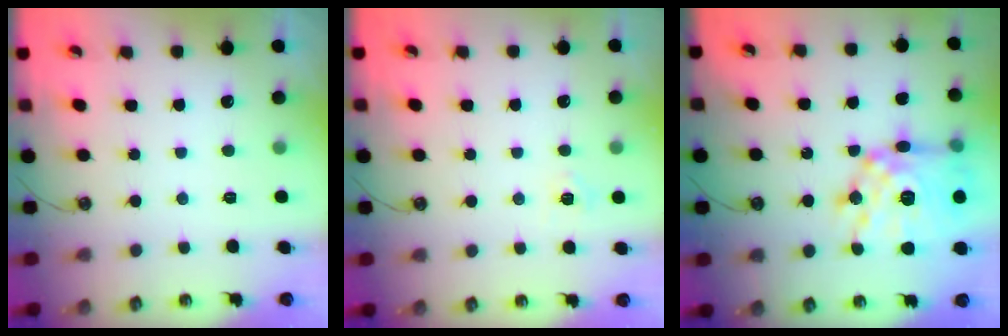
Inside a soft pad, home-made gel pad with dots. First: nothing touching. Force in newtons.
{"total": 4.2, "press": 4.2, "slide": 0.6}
{"total": 21.0, "press": 20.9, "slide": 2.1}